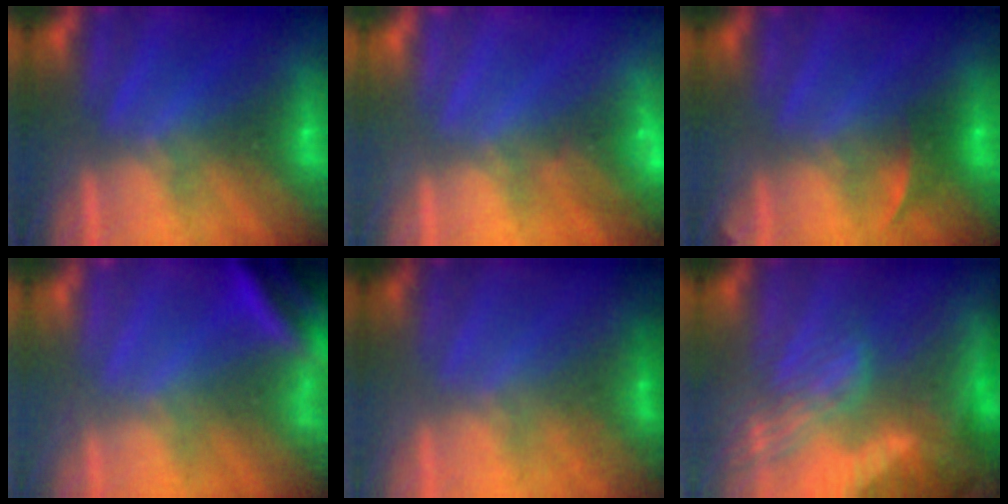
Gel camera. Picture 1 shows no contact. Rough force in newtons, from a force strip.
{"total": 2.6}
{"total": 2.2}
{"total": 4.1}
{"total": 1.4}
{"total": 9.1}